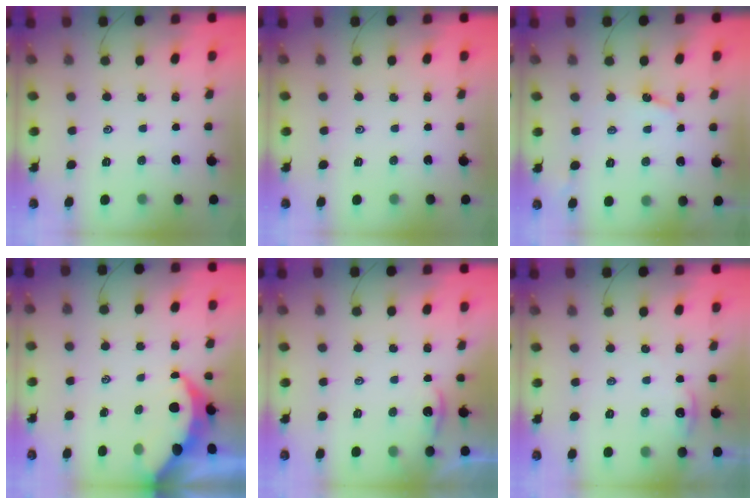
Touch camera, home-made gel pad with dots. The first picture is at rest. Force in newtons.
{"total": 0.0}
{"total": 3.4, "press": 3.4, "slide": 0.4}
{"total": 5.5, "press": 5.5, "slide": 0.7}
{"total": 1.9, "press": 1.9, "slide": 0.2}
{"total": 2.5, "press": 2.5, "slide": 0.3}